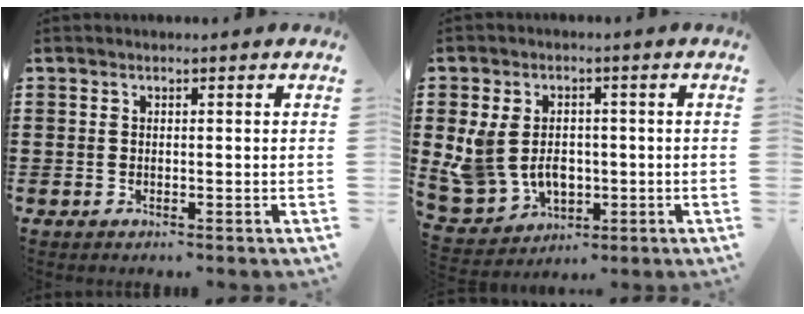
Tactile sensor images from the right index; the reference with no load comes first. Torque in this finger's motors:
{"motor_torque": [0.73, 0.60, 0.35, 0.21]}